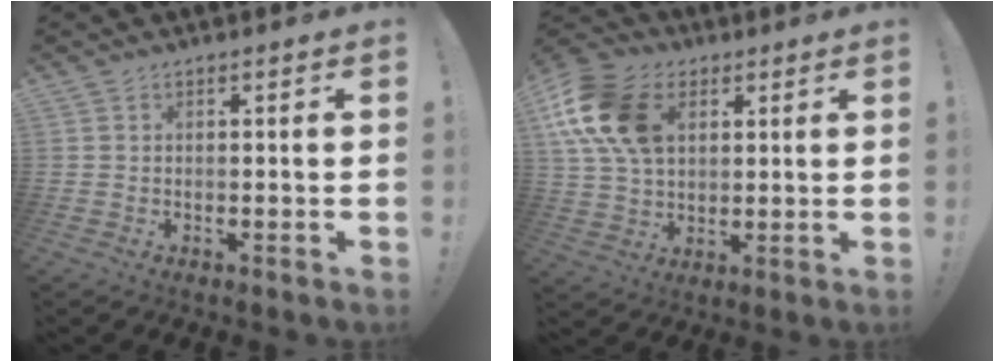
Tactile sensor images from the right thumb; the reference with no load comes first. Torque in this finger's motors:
{"motor_torque": [2.36, 2.45, 0.98, -0.45, 0.61]}